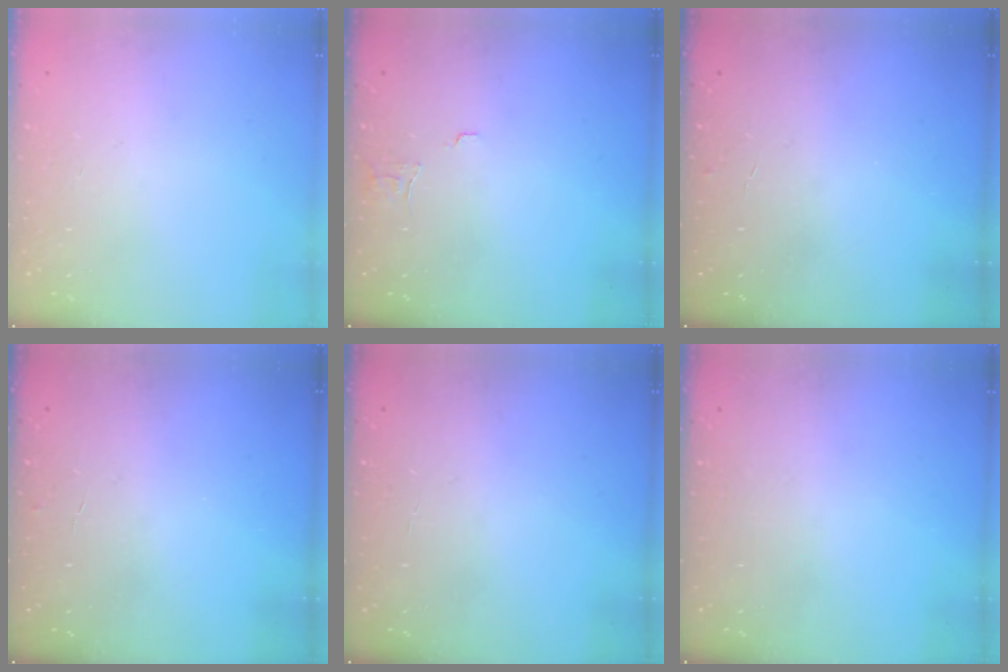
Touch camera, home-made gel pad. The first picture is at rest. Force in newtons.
{"total": 4.5, "press": 4.5, "slide": 0.3}
{"total": 2.5, "press": 2.5, "slide": 0.2}
{"total": 2.5, "press": 2.5, "slide": 0.2}
{"total": 0.9, "press": 0.9, "slide": 0.1}
{"total": 0.0}